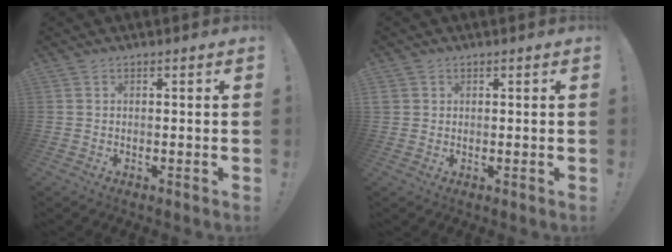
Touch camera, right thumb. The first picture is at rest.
{"total": 1.9, "force": [0.9, 1.6, 0.3], "torque": [-0.002, -0.002, 0.018]}